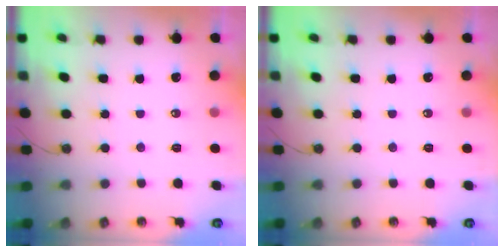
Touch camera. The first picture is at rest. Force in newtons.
{"total": 0.0}